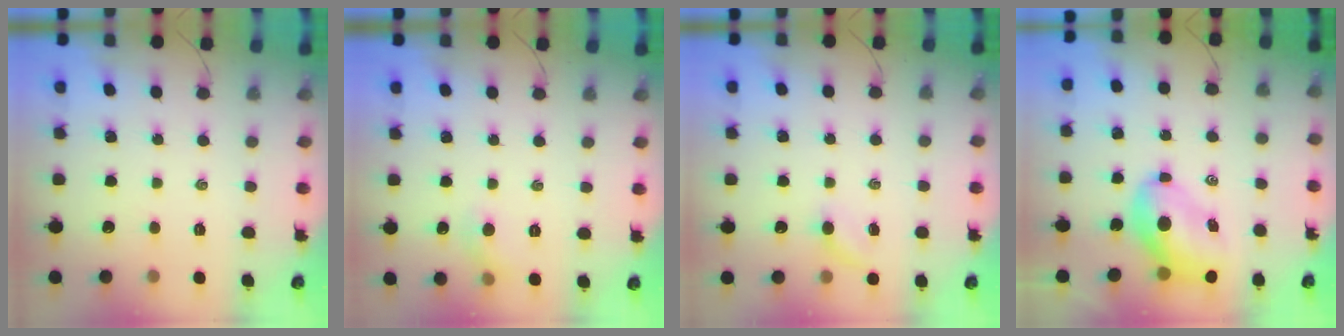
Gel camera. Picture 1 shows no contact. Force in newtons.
{"total": 4.4, "press": 4.2, "slide": 1.2}
{"total": 3.6, "press": 3.4, "slide": 1.3}
{"total": 9.3, "press": 9.1, "slide": 1.9}